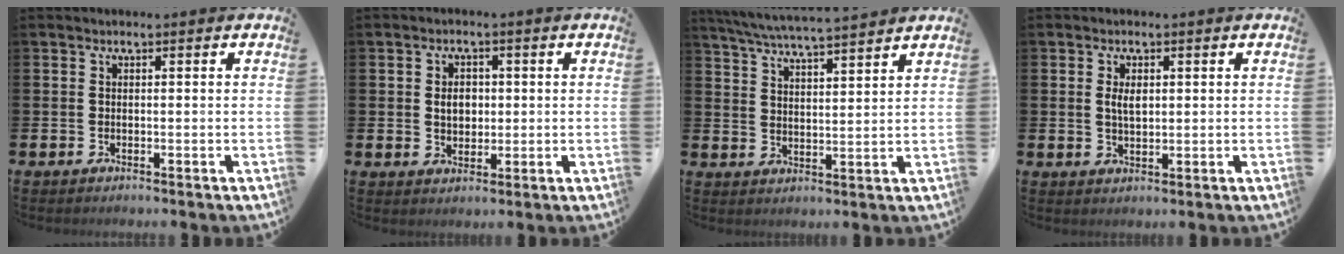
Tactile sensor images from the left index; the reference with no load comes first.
{"total": 3.3, "force": [0.5, 2.5, 2.0], "torque": [-0.020, 0.002, 0.000]}
{"total": 6.0, "force": [5.8, -0.2, 1.4], "torque": [-0.051, -0.034, 0.103]}
{"total": 2.5, "force": [0.8, 1.3, 1.9], "torque": [-0.023, -0.001, 0.009]}